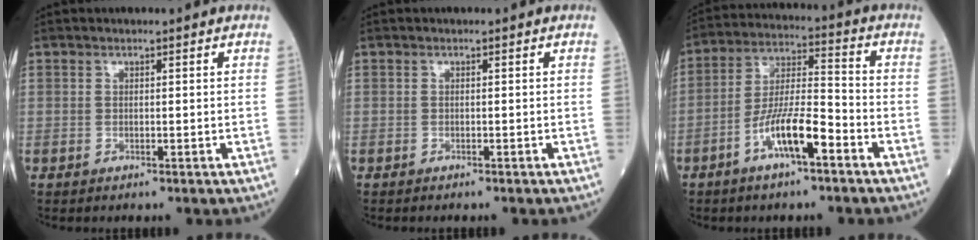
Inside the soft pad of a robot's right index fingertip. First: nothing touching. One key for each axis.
{"total": 0.8, "fx": -0.8, "fy": 0.1, "fz": 0.3, "tx": -0.002, "ty": 0.000, "tz": -0.012}
{"total": 9.6, "fx": -5.1, "fy": 1.6, "fz": 8.0, "tx": -0.159, "ty": 0.005, "tz": -0.095}